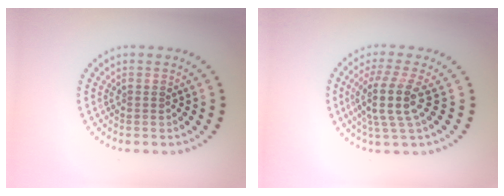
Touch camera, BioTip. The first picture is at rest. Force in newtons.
{"total": 4.2, "press": 3.2, "slide": 2.7}